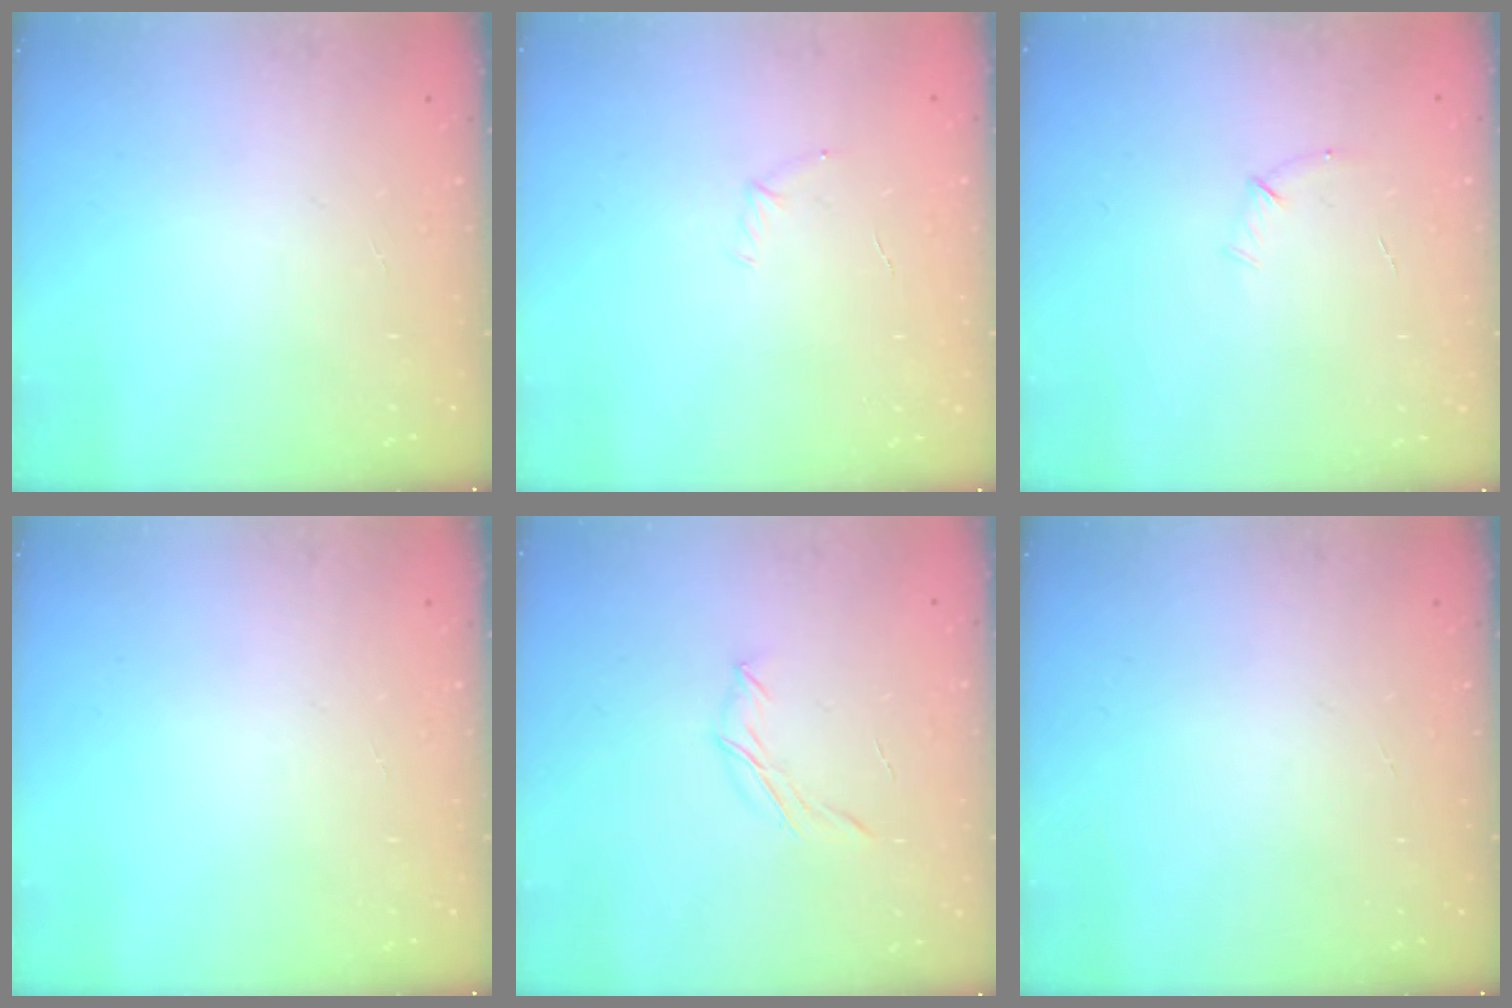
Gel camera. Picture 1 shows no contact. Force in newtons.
{"total": 4.2, "press": 4.0, "slide": 1.1}
{"total": 4.9, "press": 4.7, "slide": 1.2}
{"total": 0.0}
{"total": 4.7, "press": 4.6, "slide": 1.0}
{"total": 0.0}